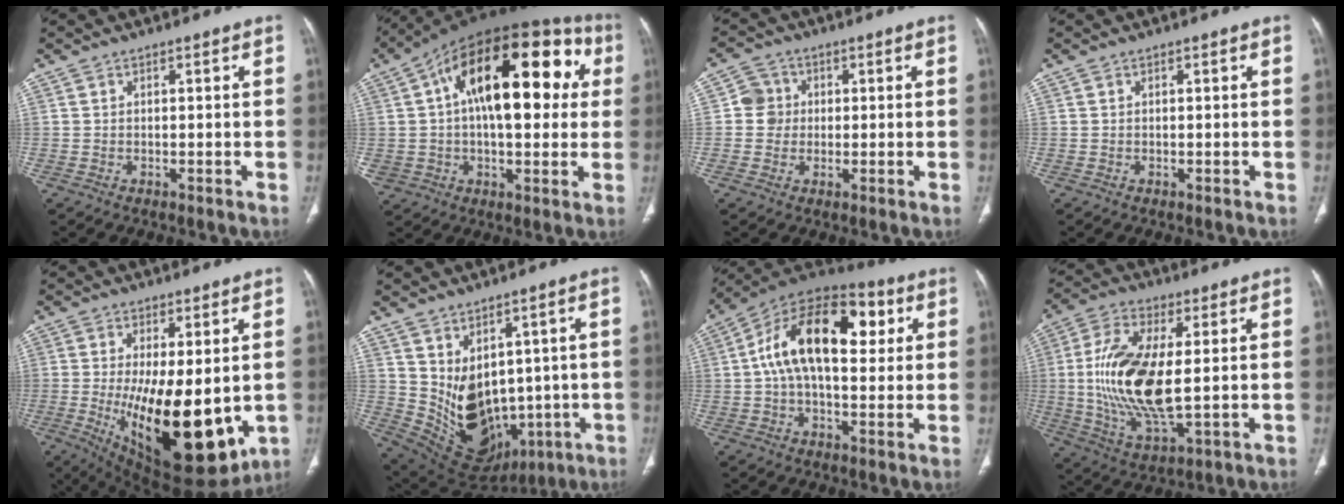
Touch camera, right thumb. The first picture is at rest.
{"total": 28.7, "force": [6.6, 15.7, 23.1], "torque": [-0.365, 0.059, 0.100]}
{"total": 4.4, "force": [0.3, 4.3, 0.8], "torque": [0.013, 0.008, 0.000]}
{"total": 0.0}
{"total": 20.5, "force": [-2.7, 8.3, 18.6], "torque": [-0.285, -0.038, -0.011]}
{"total": 15.0, "force": [0.2, 10.7, 10.5], "torque": [-0.146, -0.012, 0.053]}
{"total": 20.9, "force": [4.4, 11.3, 17.0], "torque": [-0.263, 0.030, 0.059]}
{"total": 17.7, "force": [0.8, 7.1, 16.2], "torque": [-0.335, -0.014, 0.020]}